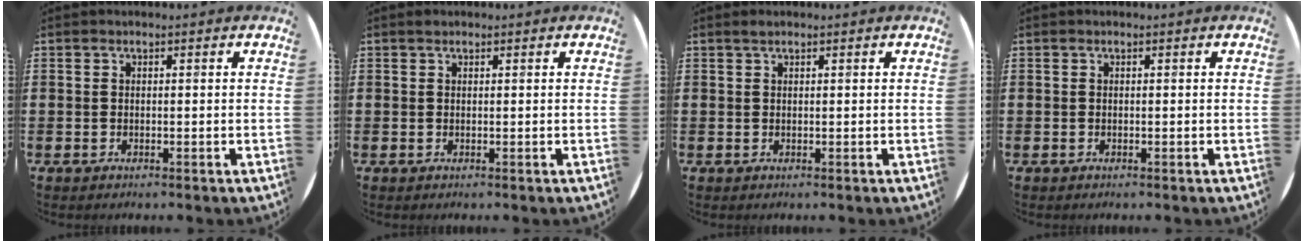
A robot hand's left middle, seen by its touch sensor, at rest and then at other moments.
{"total": 0.0}
{"total": 0.5, "force": [0.5, 0.1, 0.2], "torque": [-0.004, 0.000, 0.009]}
{"total": 0.0}